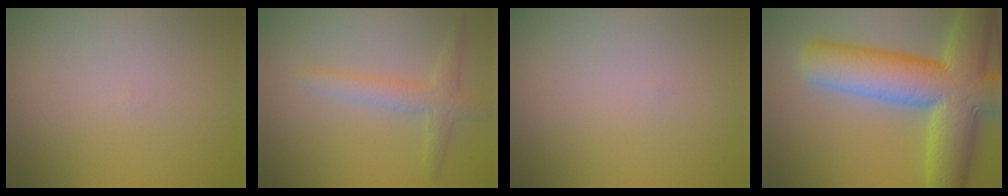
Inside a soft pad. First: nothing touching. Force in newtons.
{"total": 2.3, "press": 2.3, "slide": 0.0}
{"total": 0.0}
{"total": 13.0, "press": 13.0, "slide": 1.0}